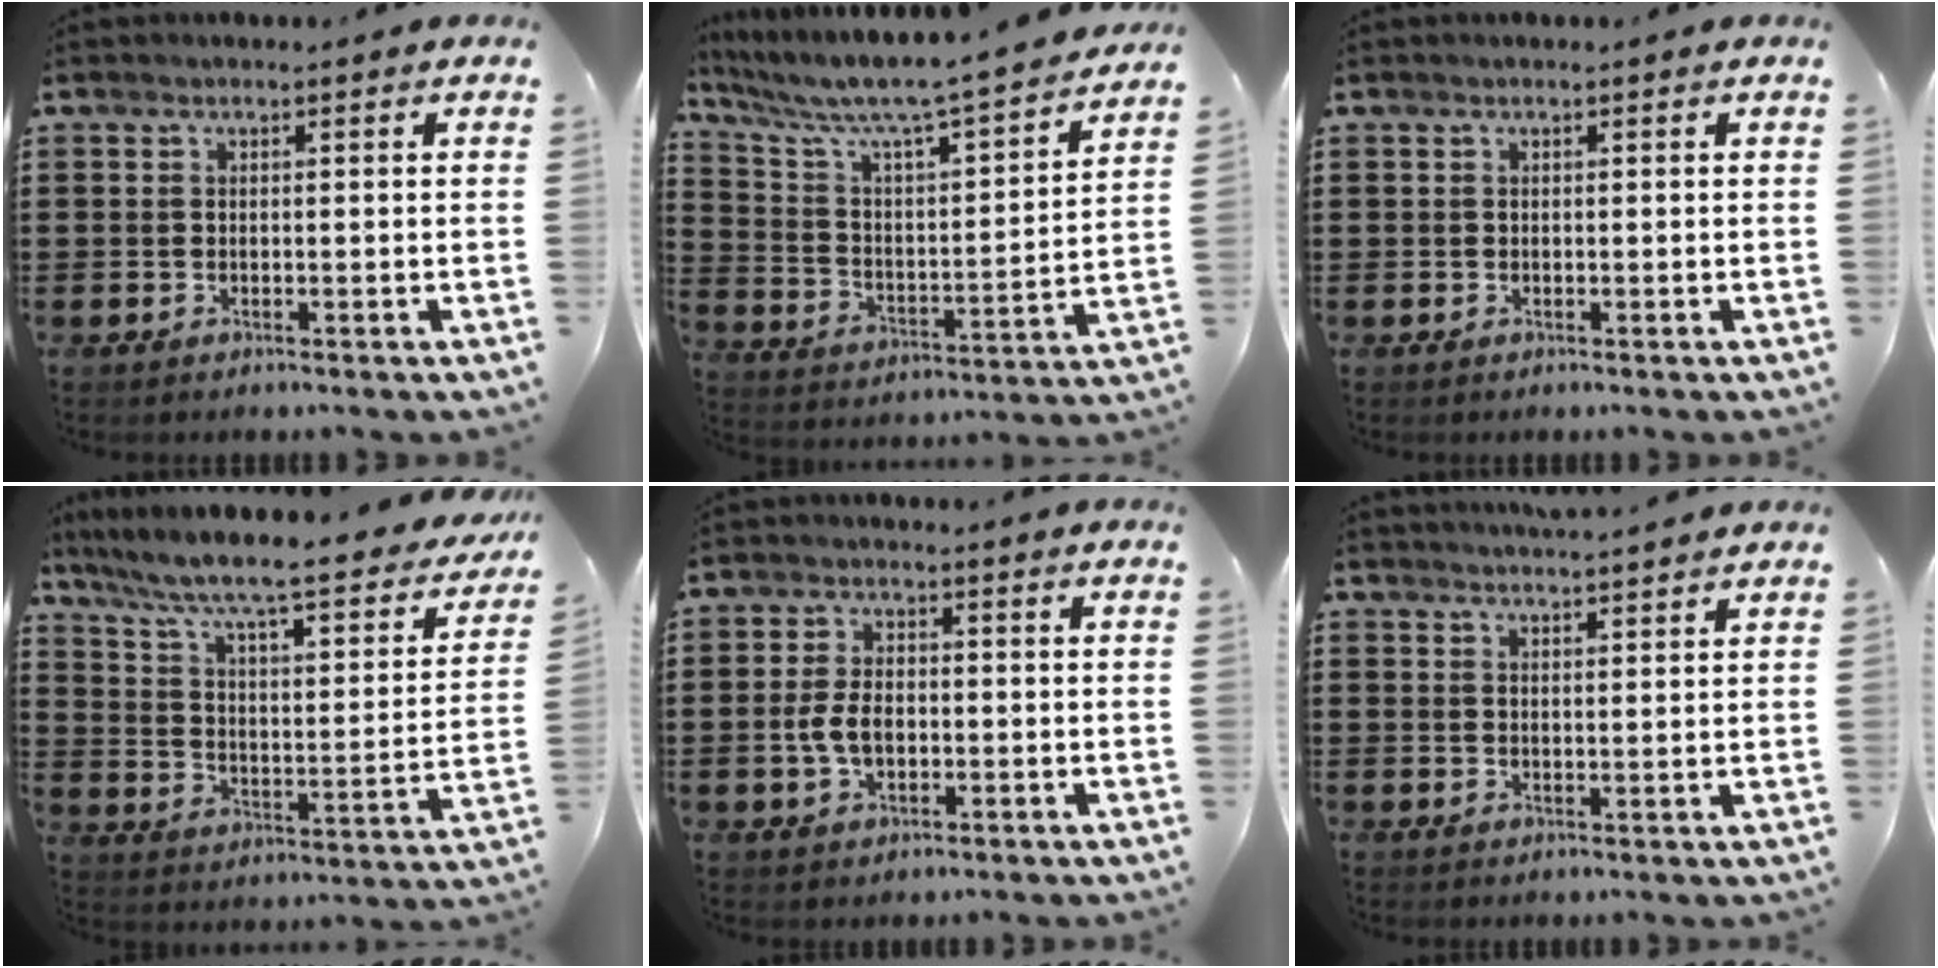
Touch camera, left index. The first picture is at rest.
{"total": 6.6, "force": [5.9, 0.0, 2.8], "torque": [-0.086, -0.056, 0.091]}
{"total": 0.0}
{"total": 6.9, "force": [5.4, 0.5, 4.3], "torque": [-0.107, -0.050, 0.080]}
{"total": 4.9, "force": [-0.8, 2.9, 3.9], "torque": [-0.093, -0.002, -0.021]}
{"total": 2.8, "force": [2.7, -0.4, 0.2], "torque": [-0.012, -0.009, 0.052]}